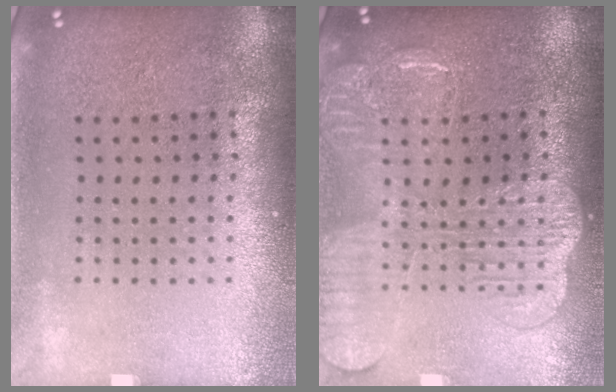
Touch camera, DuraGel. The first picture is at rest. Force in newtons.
{"total": 2.6, "press": 2.6, "slide": 0.3}